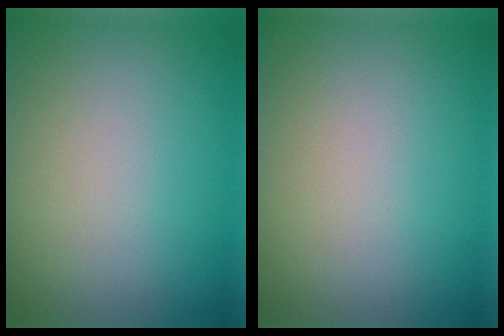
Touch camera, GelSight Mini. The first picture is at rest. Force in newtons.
{"total": 0.0}